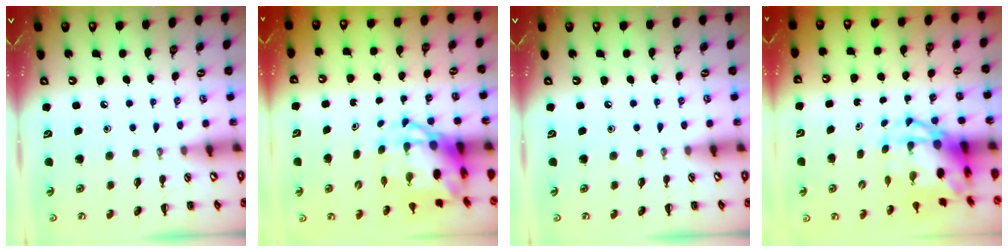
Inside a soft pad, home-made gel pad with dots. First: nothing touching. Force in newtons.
{"total": 7.1, "press": 6.8, "slide": 1.9}
{"total": 0.0}
{"total": 7.3, "press": 7.1, "slide": 1.8}